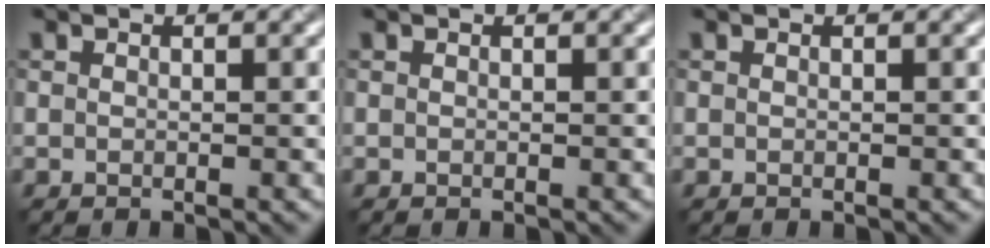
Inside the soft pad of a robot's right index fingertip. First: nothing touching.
{"total": 0.0}
{"total": 0.0}